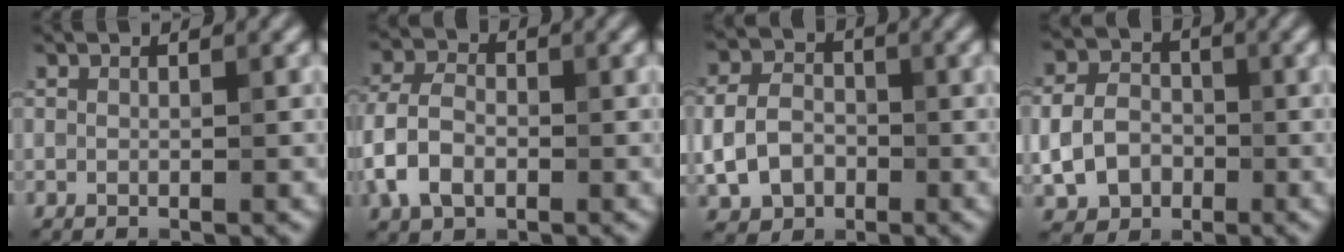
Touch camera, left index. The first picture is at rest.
{"total": 4.9, "force": [-1.5, 3.2, 3.4], "torque": [-0.081, 0.009, -0.034]}
{"total": 4.5, "force": [-1.0, 3.5, 2.7], "torque": [-0.060, 0.004, -0.020]}
{"total": 5.1, "force": [-1.1, 4.1, 2.8], "torque": [-0.065, -0.001, -0.019]}